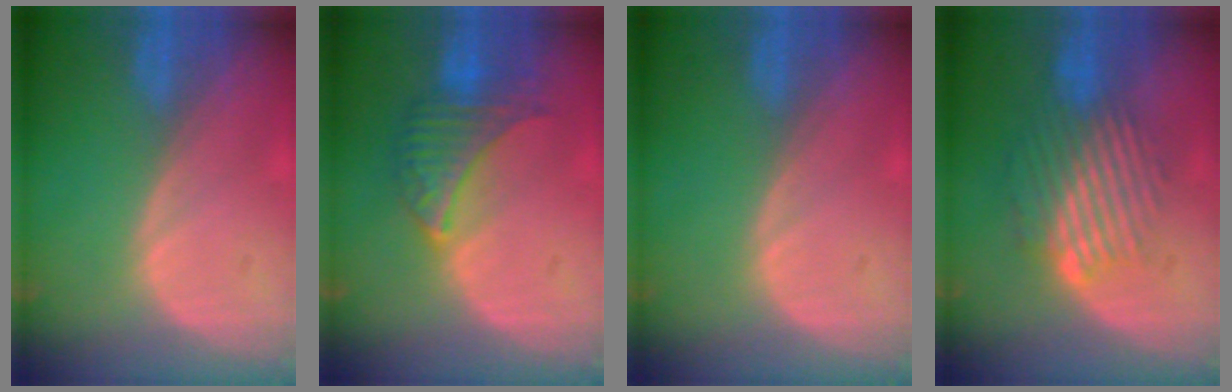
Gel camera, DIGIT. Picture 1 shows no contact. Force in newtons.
{"total": 6.5, "press": 6.5, "slide": 0.6}
{"total": 0.0}
{"total": 9.4, "press": 8.0, "slide": 5.1}